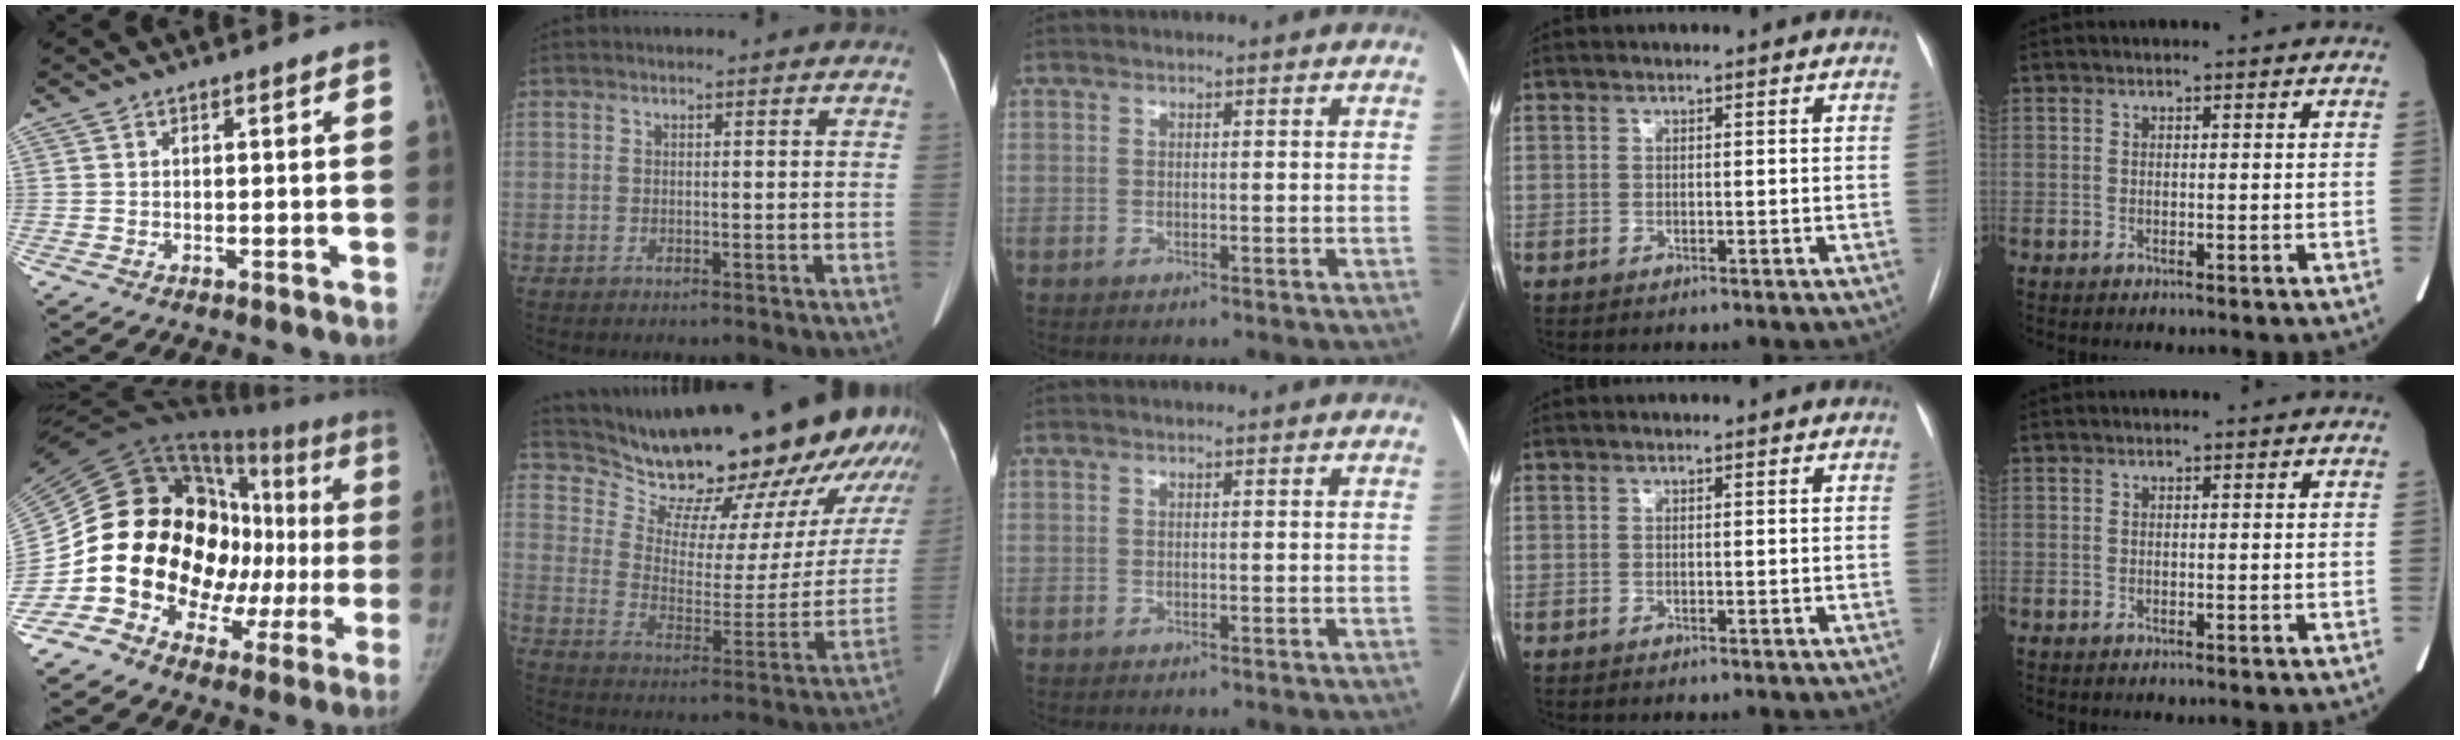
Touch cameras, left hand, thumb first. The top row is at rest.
{"thumb": {"total": 27.5, "force": [-3.4, 18.4, 20.1], "torque": [-0.292, 0.083, -0.050]}, "index": {"total": 29.4, "force": [26.0, 6.0, 12.3], "torque": [-0.190, -0.106, 0.338]}}